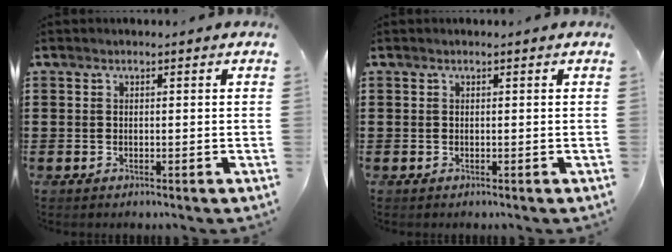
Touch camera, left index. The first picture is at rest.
{"total": 0.0}